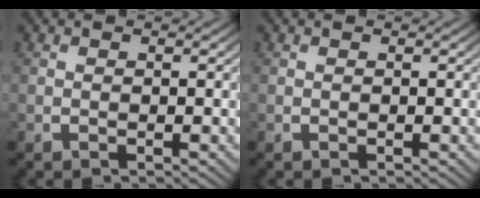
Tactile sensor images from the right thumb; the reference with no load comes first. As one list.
[{"total": 0.0}]